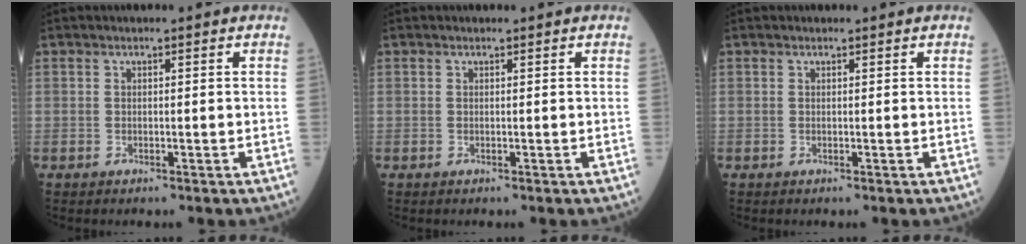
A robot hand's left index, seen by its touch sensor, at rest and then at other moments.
{"total": 0.0}
{"total": 0.0}